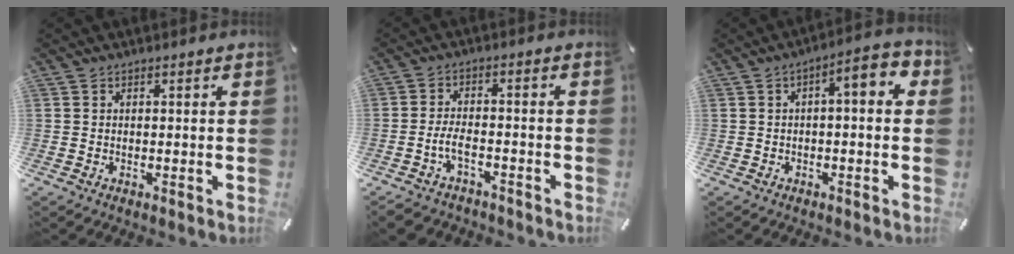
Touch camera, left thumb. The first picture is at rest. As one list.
[{"total": 5.0, "force": [-2.8, 2.3, 3.5], "torque": [-0.078, 0.011, -0.056]}, {"total": 6.2, "force": [0.8, 2.0, 5.8], "torque": [-0.085, -0.008, 0.008]}]